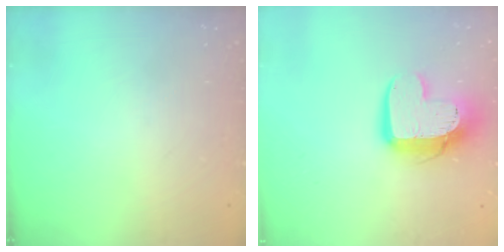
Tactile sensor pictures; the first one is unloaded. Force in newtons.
{"total": 14.4, "press": 14.3, "slide": 1.2}